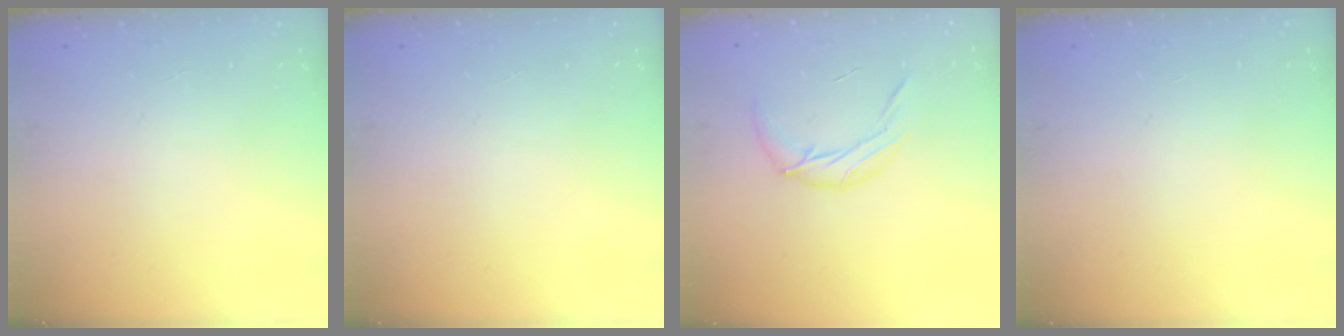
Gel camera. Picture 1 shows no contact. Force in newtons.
{"total": 0.0}
{"total": 9.6, "press": 9.4, "slide": 1.9}
{"total": 0.0}